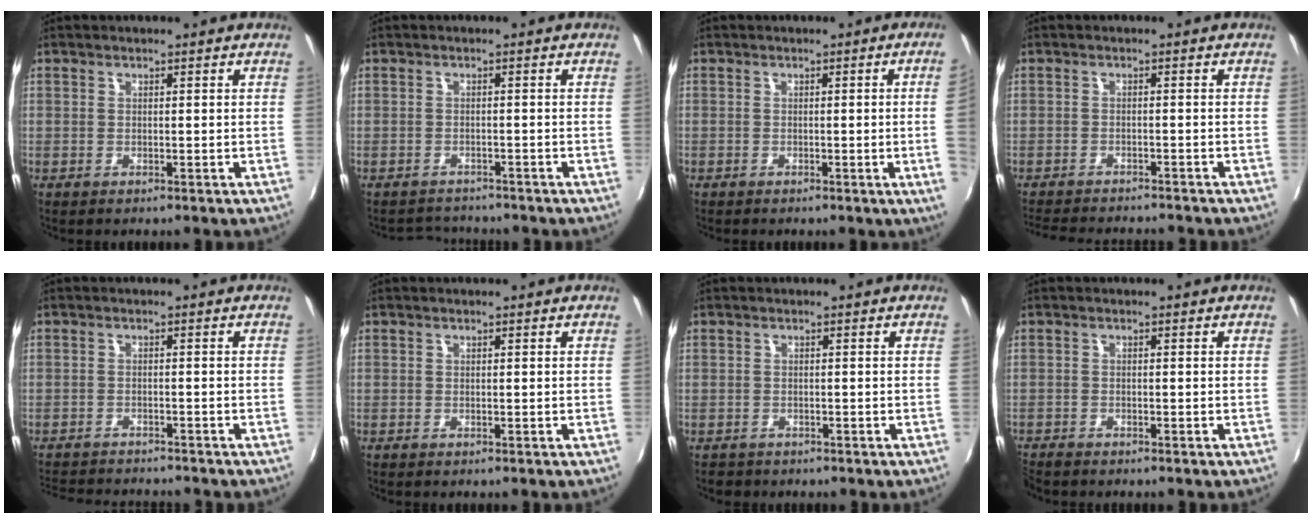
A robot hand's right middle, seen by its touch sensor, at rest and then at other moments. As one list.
[{"total": 3.8, "force": [-3.6, 1.1, 0.0], "torque": [-0.013, -0.001, -0.059]}, {"total": 4.0, "force": [0.1, -2.0, 3.5], "torque": [-0.058, -0.010, 0.007]}, {"total": 9.1, "force": [-8.4, 1.5, 3.2], "torque": [-0.081, -0.013, -0.129]}, {"total": 9.3, "force": [-8.7, 2.0, 2.8], "torque": [-0.077, -0.010, -0.134]}, {"total": 0.0}, {"total": 1.8, "force": [-1.4, 1.1, 0.3], "torque": [-0.010, -0.003, -0.021]}, {"total": 2.2, "force": [-2.1, 0.5, 0.3], "torque": [-0.016, -0.011, -0.043]}]